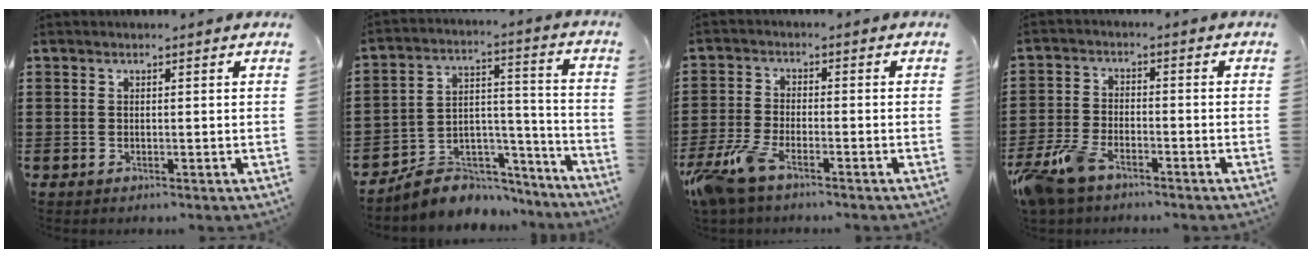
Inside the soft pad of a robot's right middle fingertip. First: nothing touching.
{"total": 6.8, "force": [-6.0, 3.3, 0.4], "torque": [-0.013, 0.012, -0.111]}
{"total": 6.2, "force": [-4.4, 1.8, 3.9], "torque": [-0.118, -0.016, -0.093]}
{"total": 6.7, "force": [-5.1, 2.7, 3.4], "torque": [-0.098, -0.004, -0.107]}